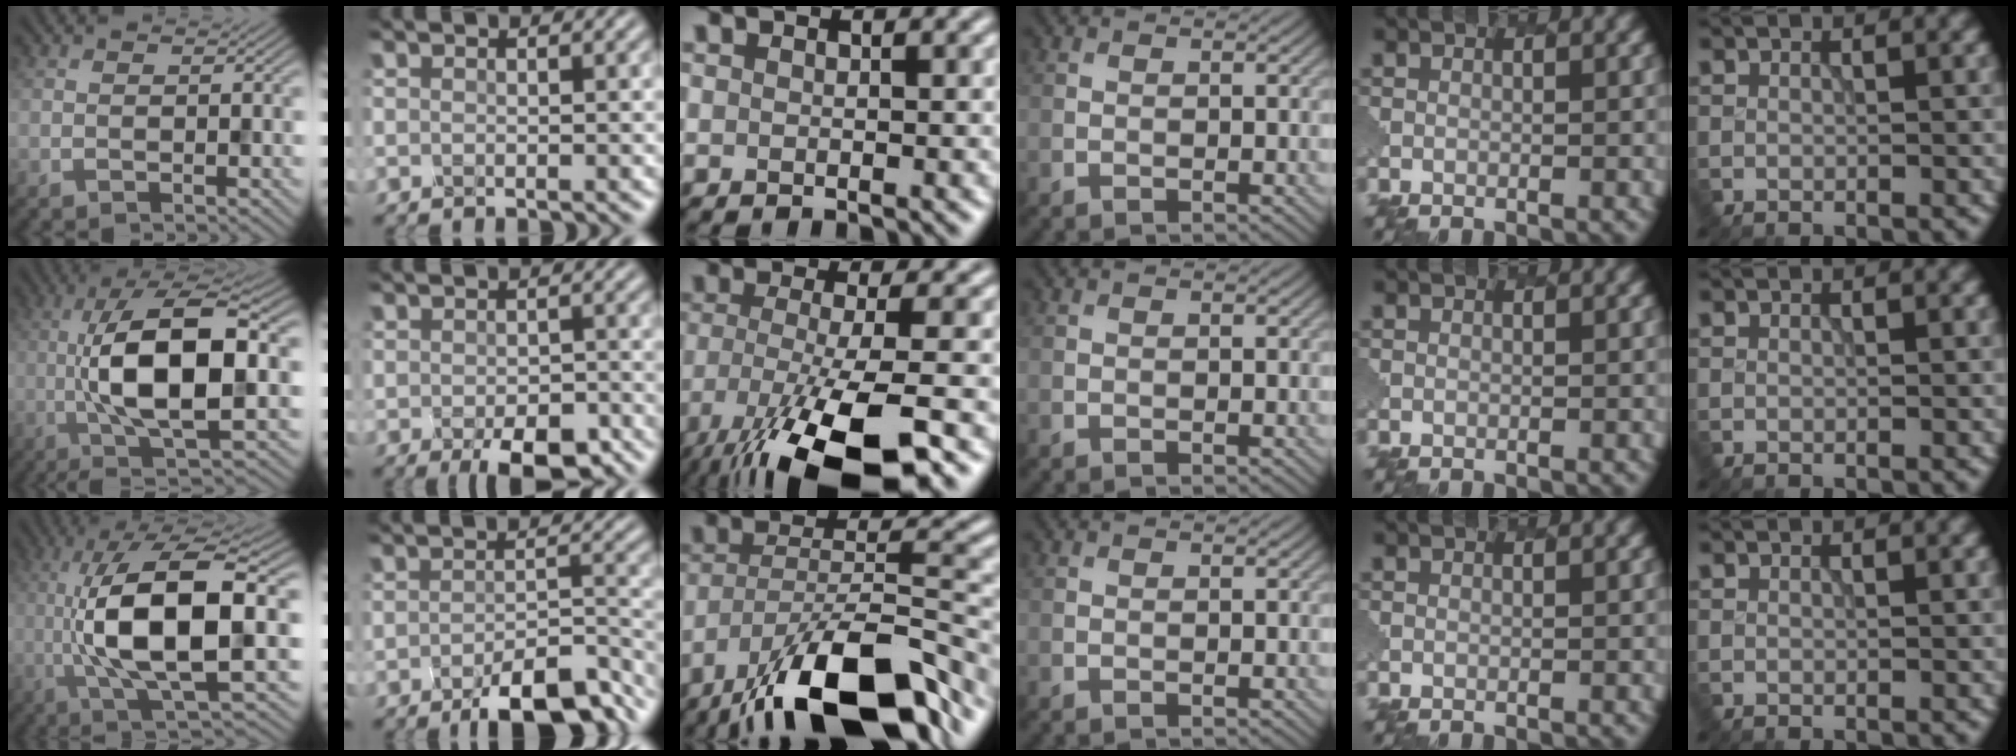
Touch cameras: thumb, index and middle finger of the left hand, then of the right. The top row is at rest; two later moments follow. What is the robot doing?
{"motion": "dispense", "object": "glue stick"}